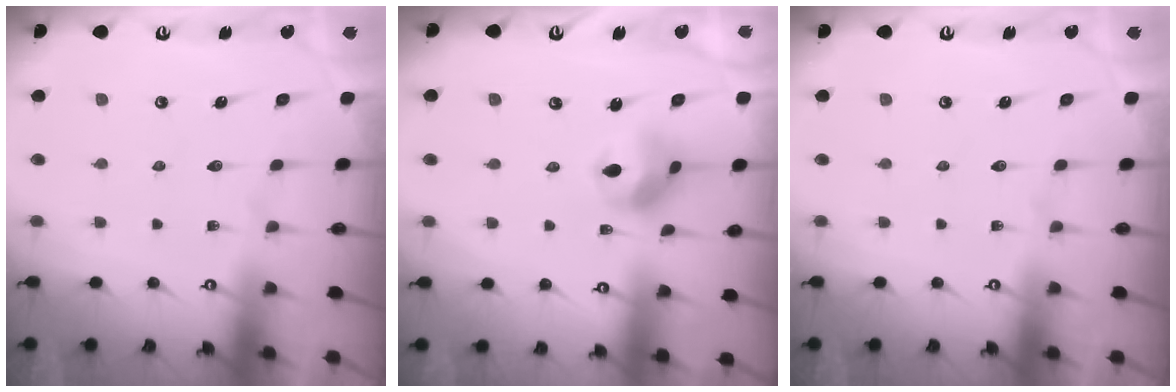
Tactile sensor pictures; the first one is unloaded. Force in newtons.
{"total": 9.6, "press": 9.4, "slide": 2.1}
{"total": 0.0}